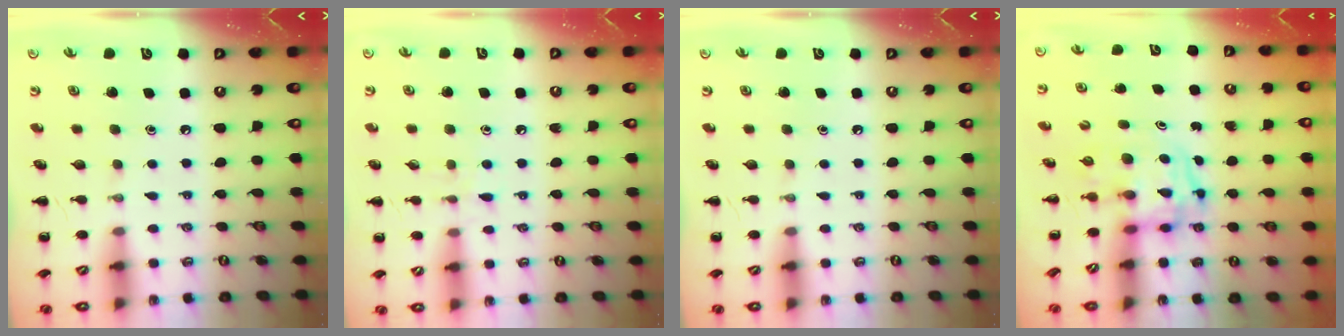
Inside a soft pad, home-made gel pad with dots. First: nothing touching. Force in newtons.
{"total": 6.5, "press": 6.1, "slide": 2.1}
{"total": 0.0}
{"total": 3.2, "press": 3.1, "slide": 0.6}